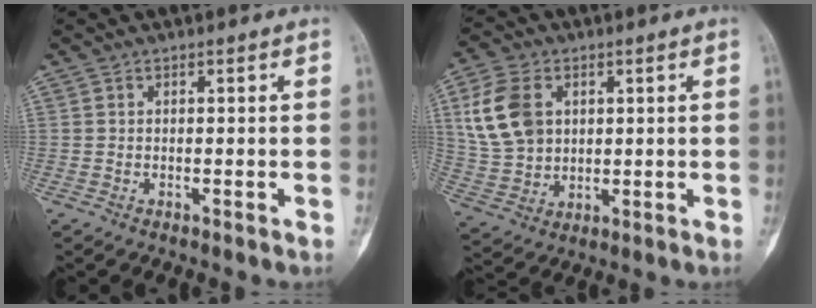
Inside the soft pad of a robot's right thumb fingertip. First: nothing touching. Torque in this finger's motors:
{"motor_torque": [-0.18, 0.67, 1.36, 0.16, 0.10]}